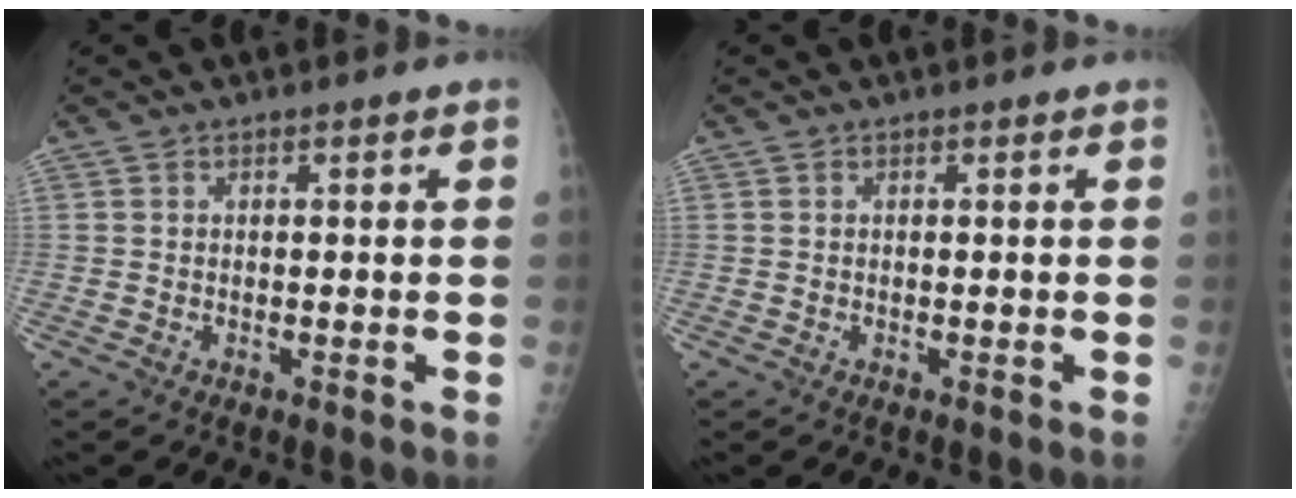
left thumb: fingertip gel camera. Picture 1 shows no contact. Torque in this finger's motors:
{"motor_torque": [0.00, 0.01, -0.02, -0.02, 0.00]}